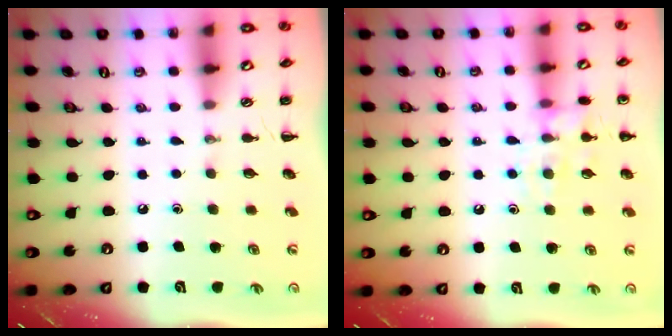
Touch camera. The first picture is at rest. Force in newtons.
{"total": 10.6, "press": 10.6, "slide": 0.4}